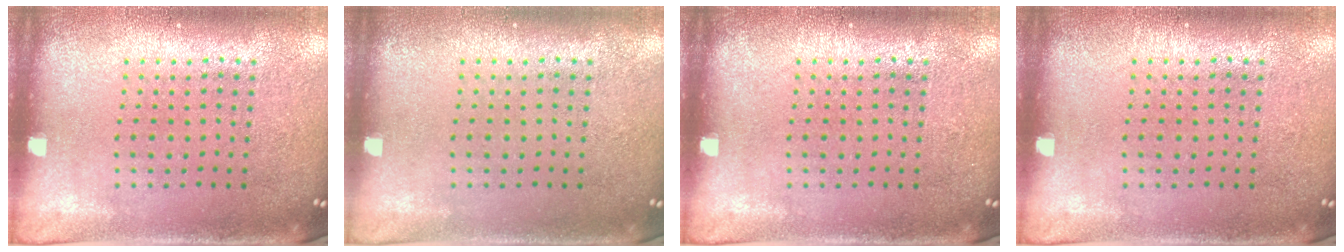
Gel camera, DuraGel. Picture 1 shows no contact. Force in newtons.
{"total": 0.0}
{"total": 0.0}
{"total": 0.0}